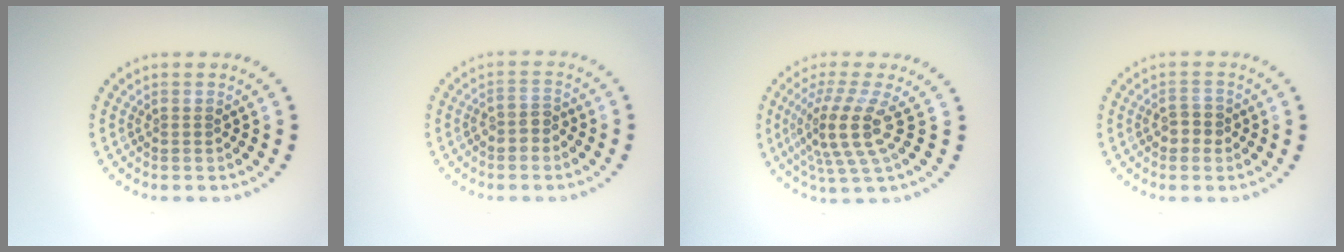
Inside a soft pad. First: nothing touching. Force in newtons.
{"total": 1.7, "press": 1.5, "slide": 0.8}
{"total": 4.6, "press": 3.4, "slide": 3.0}
{"total": 1.9, "press": 1.8, "slide": 0.5}